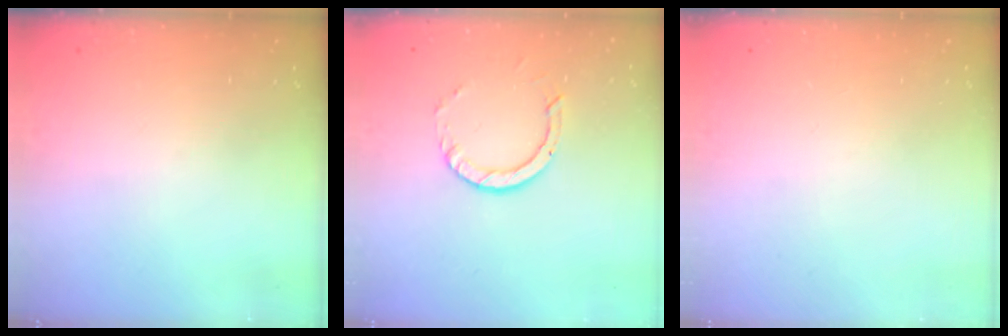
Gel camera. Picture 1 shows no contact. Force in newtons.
{"total": 4.7, "press": 4.7, "slide": 0.4}
{"total": 0.0}